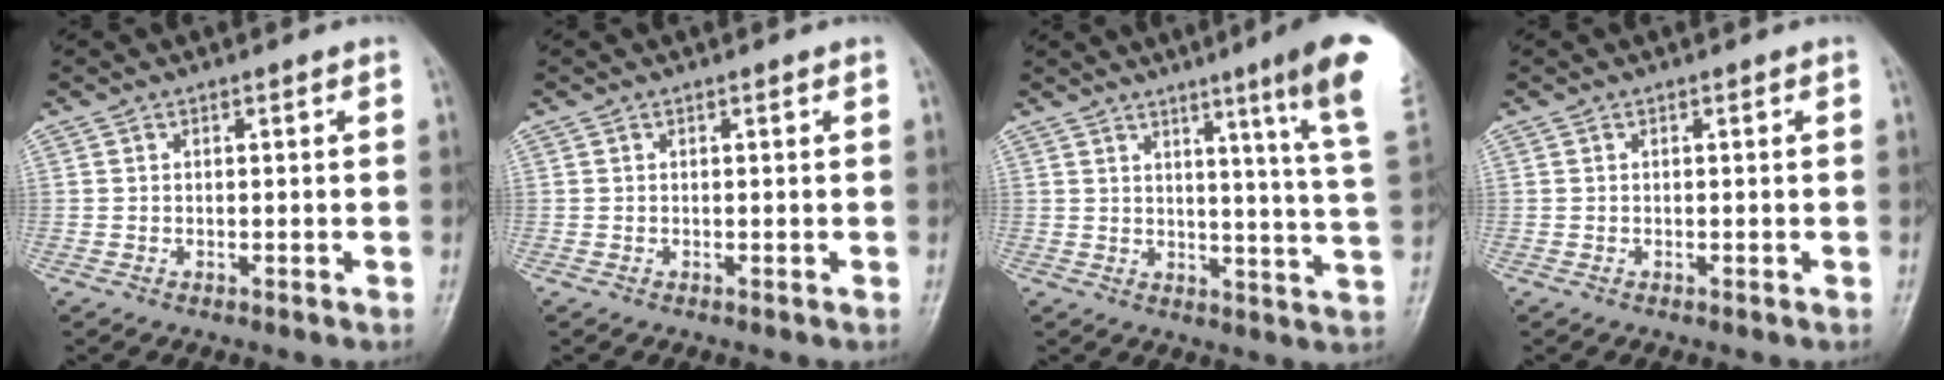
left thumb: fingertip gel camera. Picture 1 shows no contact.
{"total": 0.0}
{"total": 15.3, "force": [8.4, -0.4, 12.7], "torque": [-0.160, -0.052, 0.094]}
{"total": 0.0}